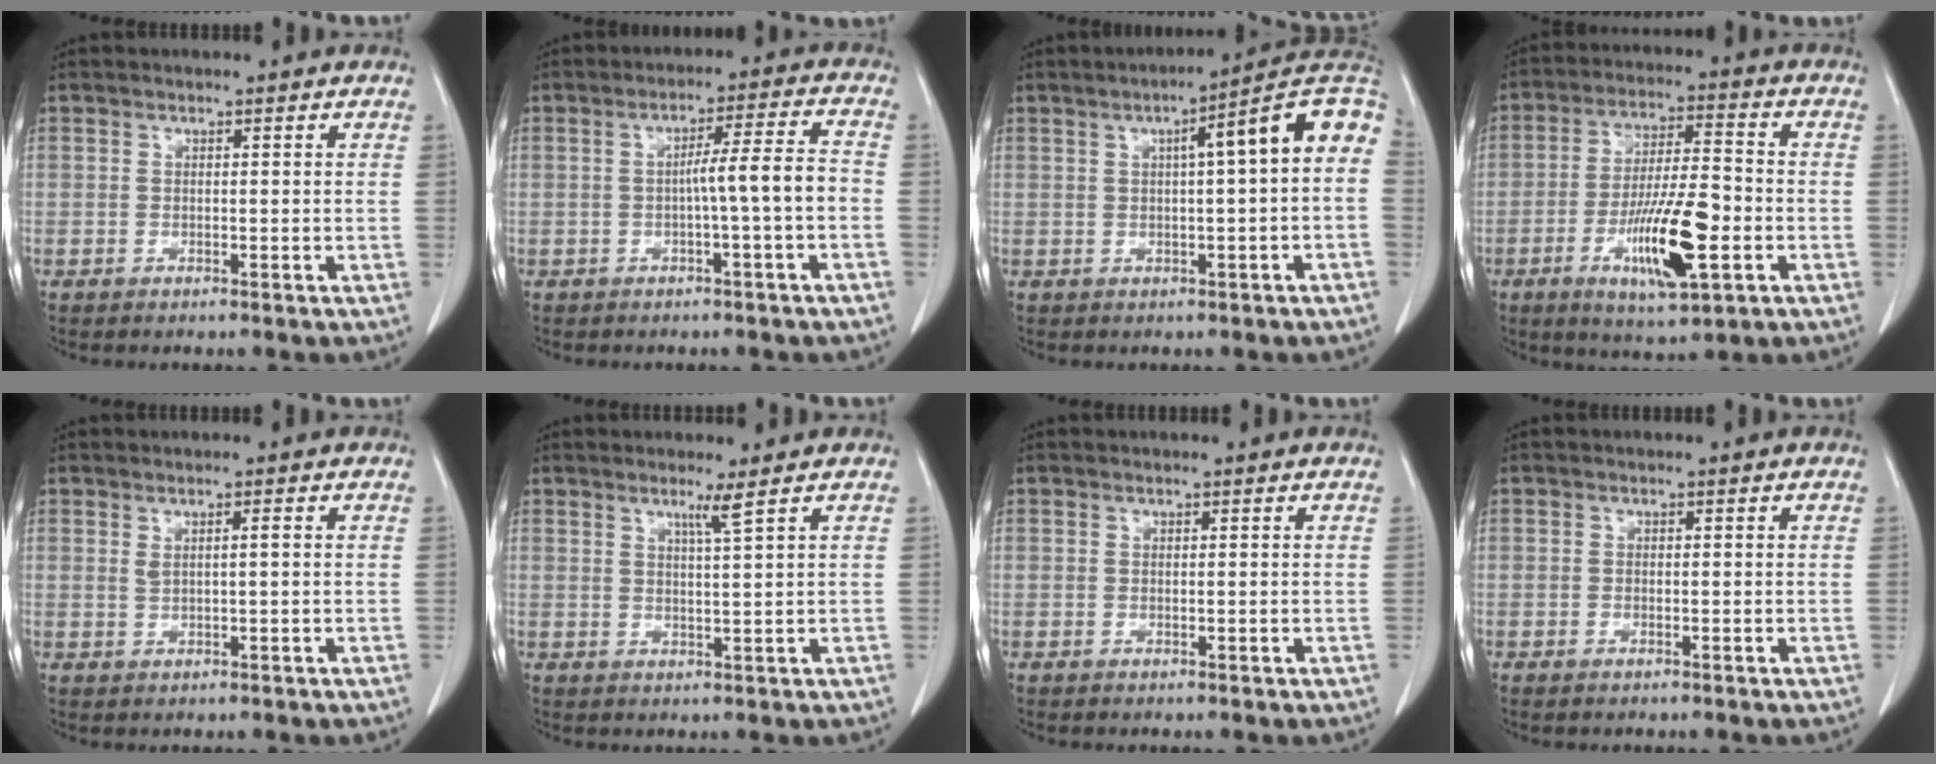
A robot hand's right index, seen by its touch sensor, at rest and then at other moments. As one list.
[{"total": 5.8, "force": [-1.5, -0.6, 5.6], "torque": [-0.086, 0.015, -0.021]}, {"total": 10.9, "force": [2.0, 0.6, 10.7], "torque": [-0.143, 0.035, 0.019]}, {"total": 12.9, "force": [-4.1, 2.5, 11.9], "torque": [-0.215, -0.008, -0.065]}, {"total": 1.5, "force": [0.5, 0.1, 1.4], "torque": [-0.021, 0.003, 0.014]}, {"total": 2.3, "force": [1.5, -0.9, 1.6], "torque": [-0.035, -0.010, 0.030]}, {"total": 0.0}, {"total": 0.7, "force": [-0.5, 0.2, 0.4], "torque": [-0.010, -0.001, -0.007]}]